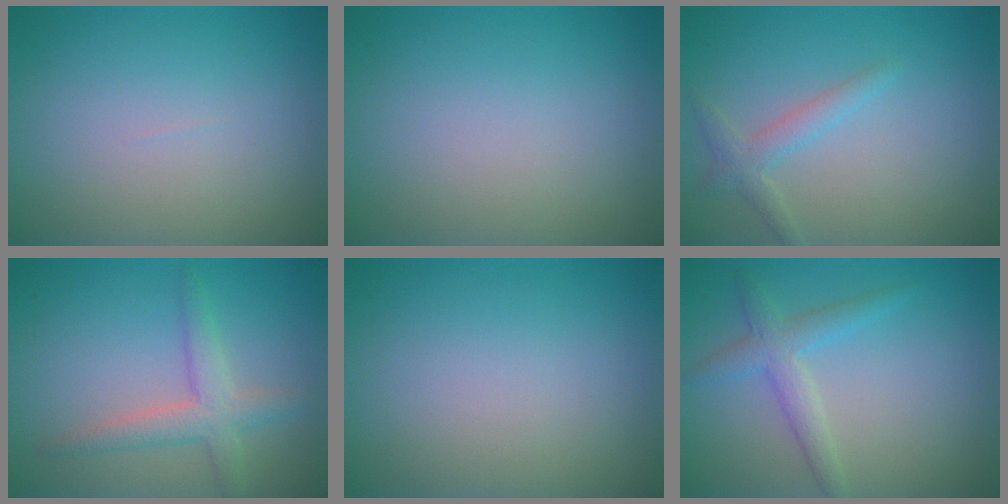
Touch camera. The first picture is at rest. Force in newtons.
{"total": 0.0}
{"total": 1.9, "press": 1.9, "slide": 0.1}
{"total": 3.1, "press": 3.1, "slide": 0.1}
{"total": 0.0}
{"total": 2.7, "press": 2.7, "slide": 0.1}